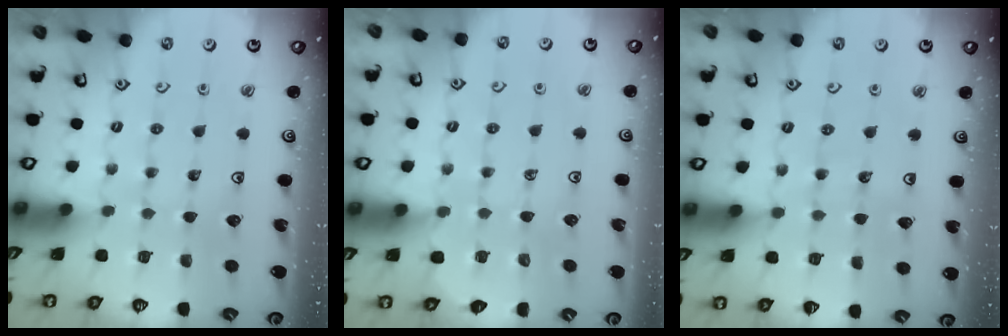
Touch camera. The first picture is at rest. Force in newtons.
{"total": 4.5, "press": 4.5, "slide": 0.8}
{"total": 3.4, "press": 3.4, "slide": 0.3}